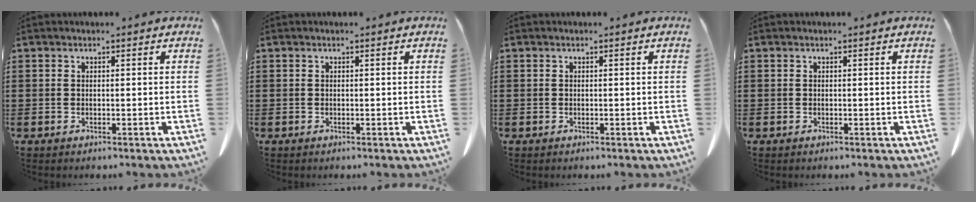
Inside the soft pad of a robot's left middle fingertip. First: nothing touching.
{"total": 0.0}
{"total": 0.0}
{"total": 0.0}